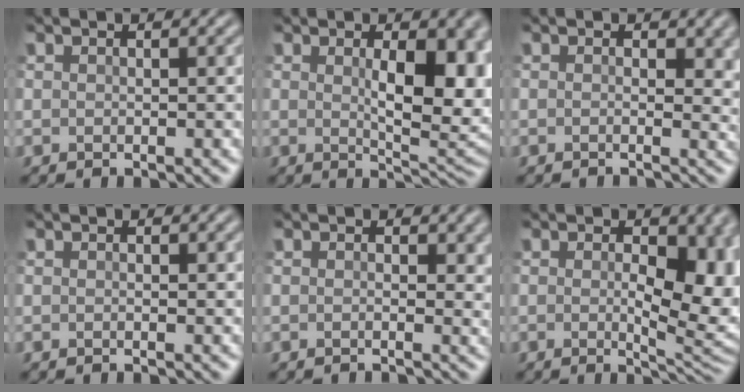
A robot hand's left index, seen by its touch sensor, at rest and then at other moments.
{"total": 8.2, "force": [0.6, 3.1, 7.6], "torque": [-0.106, -0.009, 0.020]}
{"total": 2.9, "force": [0.1, 1.3, 2.6], "torque": [-0.015, 0.000, -0.001]}
{"total": 0.0}
{"total": 1.8, "force": [0.0, 0.8, 1.6], "torque": [-0.012, -0.001, -0.004]}
{"total": 7.5, "force": [-0.2, 3.3, 6.8], "torque": [-0.068, -0.004, 0.001]}